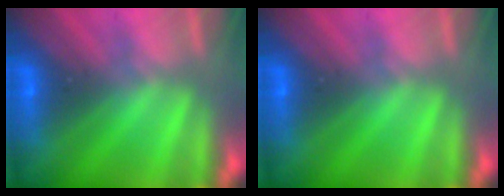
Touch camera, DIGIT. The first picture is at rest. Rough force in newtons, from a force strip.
{"total": 0.0}